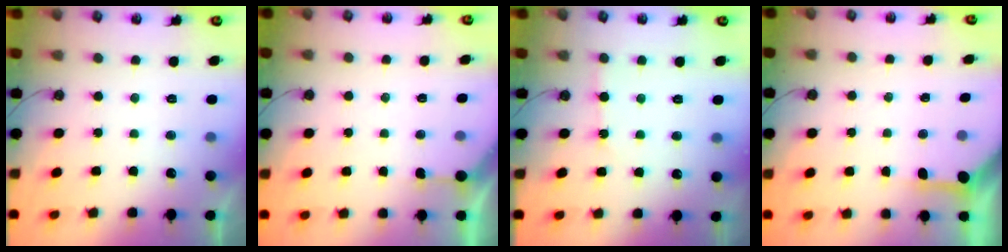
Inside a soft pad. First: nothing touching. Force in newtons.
{"total": 2.7, "press": 2.7, "slide": 0.3}
{"total": 4.0, "press": 3.9, "slide": 0.5}
{"total": 3.7, "press": 3.7, "slide": 0.2}